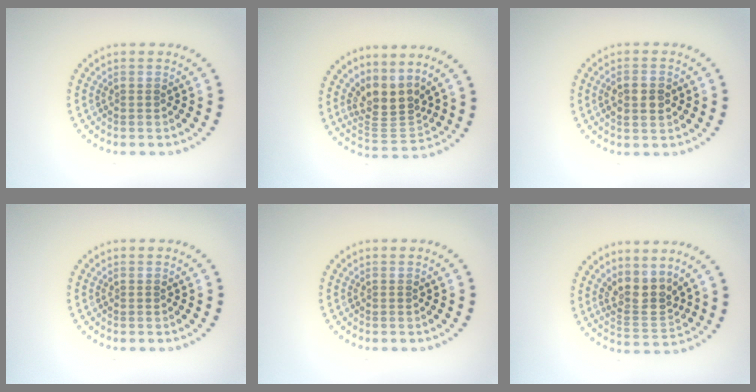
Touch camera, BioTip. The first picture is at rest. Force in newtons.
{"total": 3.6, "press": 2.6, "slide": 2.5}
{"total": 2.5, "press": 2.4, "slide": 0.4}
{"total": 0.0}
{"total": 0.0}
{"total": 3.1, "press": 2.6, "slide": 1.8}